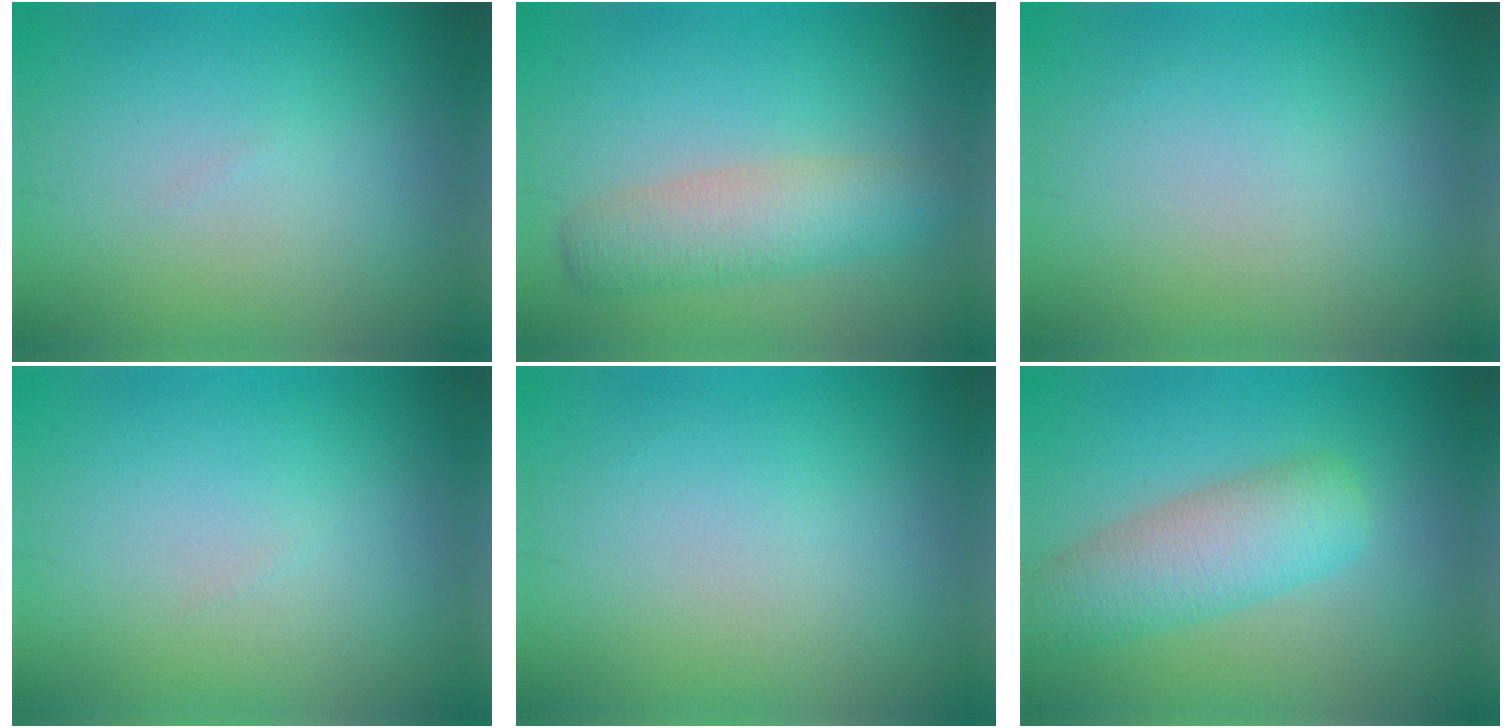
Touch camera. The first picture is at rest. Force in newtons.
{"total": 4.4, "press": 4.4, "slide": 0.1}
{"total": 0.0}
{"total": 0.0}
{"total": 0.0}
{"total": 5.4, "press": 5.4, "slide": 0.2}